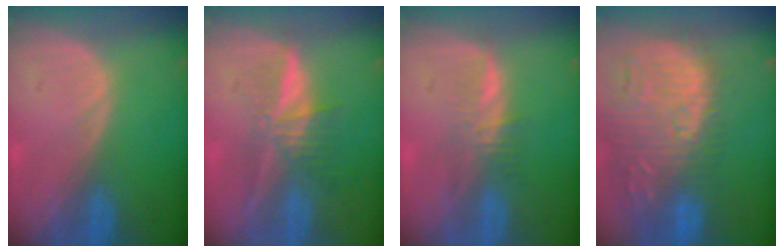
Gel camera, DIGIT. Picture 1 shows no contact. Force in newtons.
{"total": 6.1, "press": 5.7, "slide": 2.1}
{"total": 3.4, "press": 3.4, "slide": 0.2}
{"total": 15.5, "press": 13.1, "slide": 8.3}